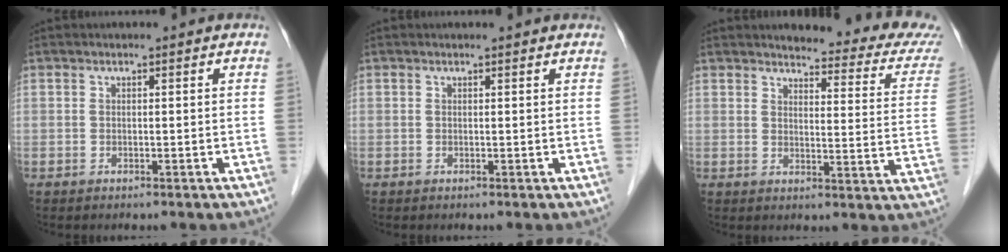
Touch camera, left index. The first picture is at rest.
{"total": 1.3, "force": [1.3, 0.1, 0.2], "torque": [-0.012, 0.005, 0.011]}
{"total": 16.2, "force": [15.4, 1.4, 4.9], "torque": [-0.039, -0.082, 0.148]}